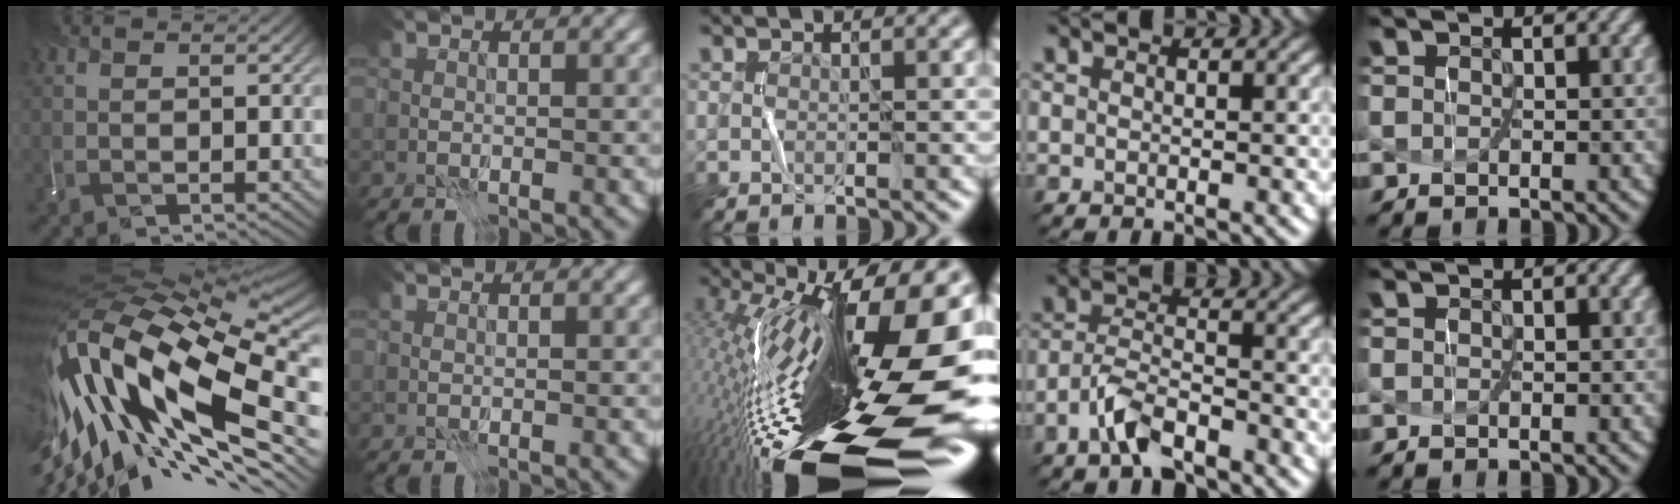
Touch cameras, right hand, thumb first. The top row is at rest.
{"thumb": {"total": 20.3, "force": [-6.0, 9.2, 17.0], "torque": [-0.357, -0.059, -0.100]}, "middle": {"total": 21.5, "force": [-3.3, 7.3, 20.0], "torque": [-0.328, 0.000, -0.069]}, "ring": {"total": 3.1, "force": [-3.0, 0.0, 0.9], "torque": [-0.043, 0.012, -0.049]}}